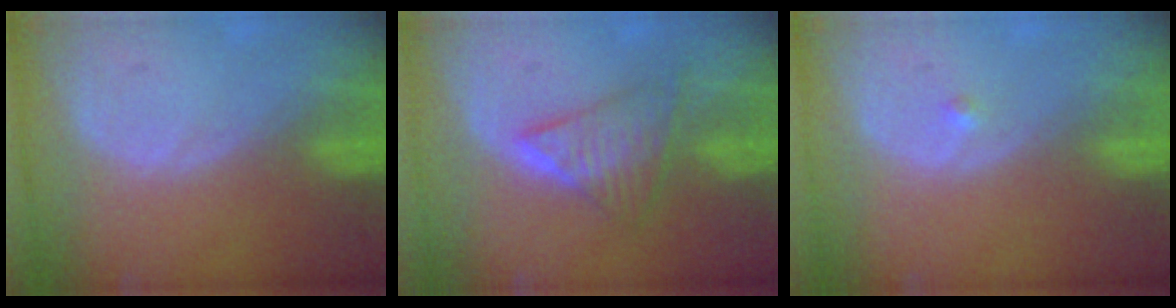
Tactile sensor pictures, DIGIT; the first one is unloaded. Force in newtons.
{"total": 6.0, "press": 5.9, "slide": 0.6}
{"total": 0.7, "press": 0.5, "slide": 0.4}